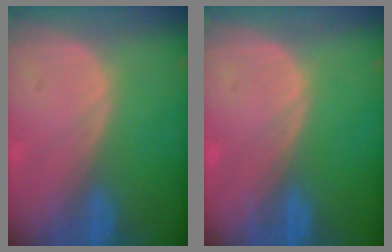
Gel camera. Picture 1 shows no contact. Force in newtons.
{"total": 0.0}